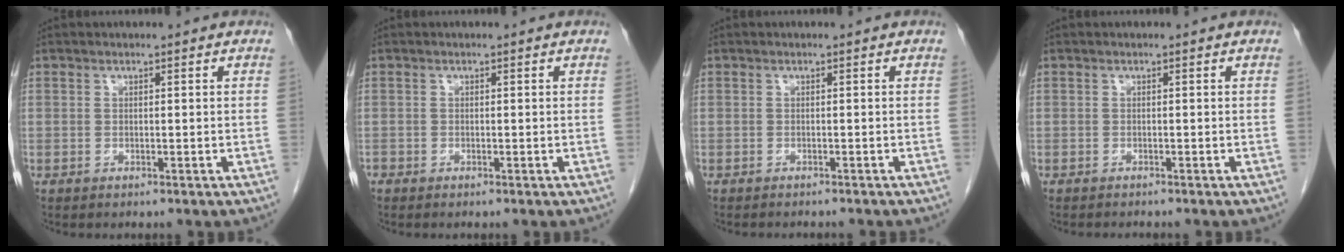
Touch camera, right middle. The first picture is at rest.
{"total": 0.6, "force": [-0.5, 0.2, 0.1], "torque": [-0.003, 0.001, -0.012]}
{"total": 3.9, "force": [-3.6, 0.7, 1.3], "torque": [-0.015, -0.005, -0.042]}
{"total": 1.4, "force": [-1.4, 0.0, 0.3], "torque": [-0.007, -0.003, -0.017]}